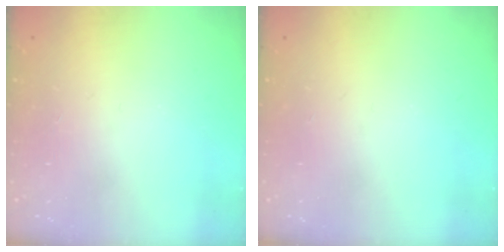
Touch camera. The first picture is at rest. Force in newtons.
{"total": 0.0}